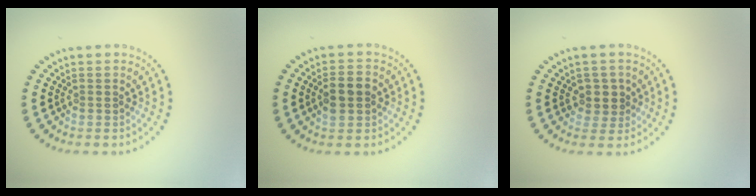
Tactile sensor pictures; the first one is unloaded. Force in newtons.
{"total": 3.2, "press": 3.2, "slide": 0.1}
{"total": 2.0, "press": 1.7, "slide": 1.1}